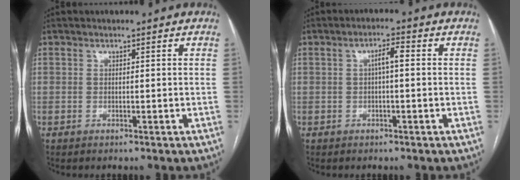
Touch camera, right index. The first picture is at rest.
{"total": 2.7, "force": [0.2, 0.5, 2.7], "torque": [-0.045, 0.008, 0.004]}